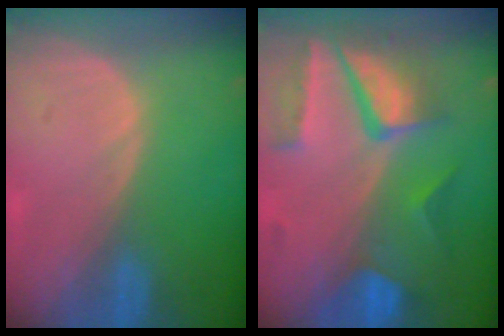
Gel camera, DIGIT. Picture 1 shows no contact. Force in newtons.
{"total": 10.3, "press": 8.6, "slide": 5.6}